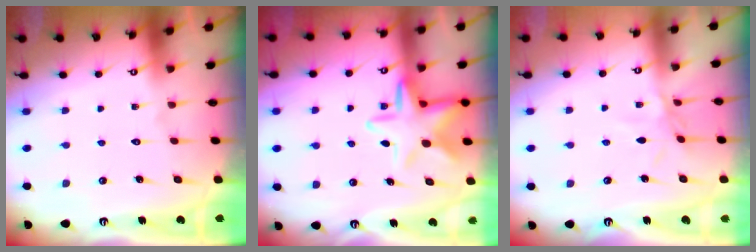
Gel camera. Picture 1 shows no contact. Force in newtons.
{"total": 10.9, "press": 10.8, "slide": 1.7}
{"total": 4.4, "press": 4.4, "slide": 0.5}